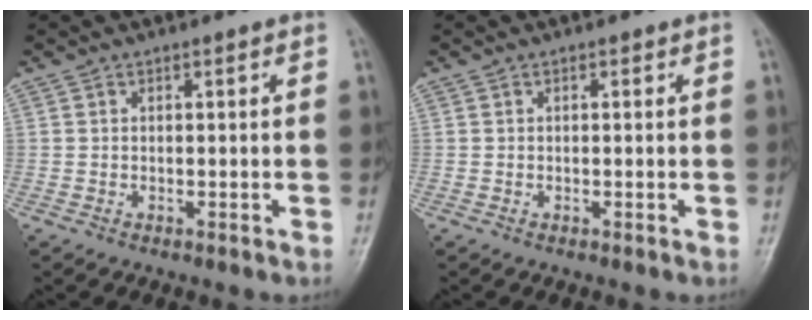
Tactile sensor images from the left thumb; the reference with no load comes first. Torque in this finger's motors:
{"motor_torque": [0.00, 0.00, 0.00, 0.00, 0.00]}